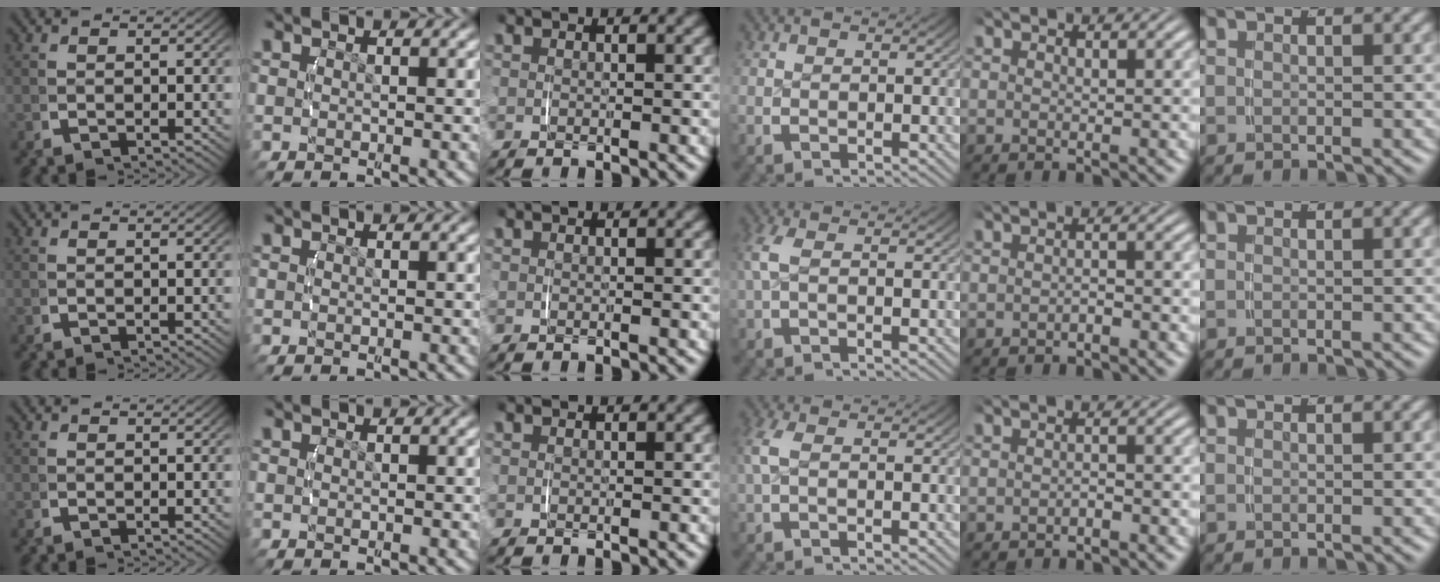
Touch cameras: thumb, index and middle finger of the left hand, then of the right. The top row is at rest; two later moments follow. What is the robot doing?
{"motion": "lift_and_place", "object": "toothpaste"}